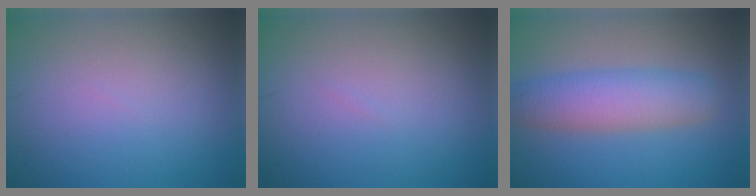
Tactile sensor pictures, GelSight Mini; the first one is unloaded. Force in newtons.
{"total": 0.0}
{"total": 5.3, "press": 5.3, "slide": 0.2}